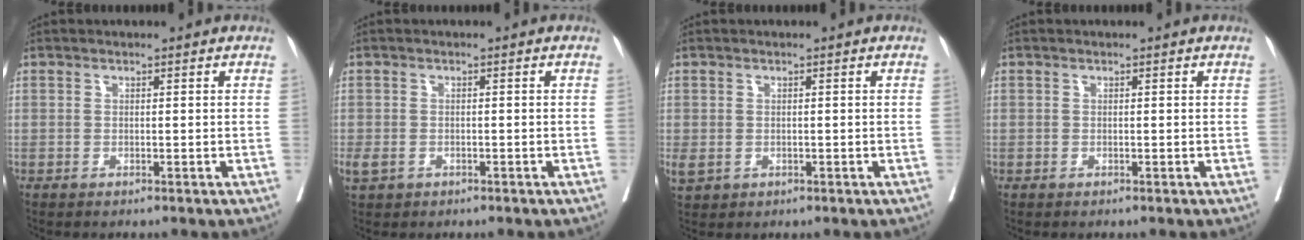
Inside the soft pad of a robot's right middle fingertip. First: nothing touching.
{"total": 2.5, "force": [-1.1, 1.5, 1.6], "torque": [-0.043, -0.001, -0.014]}
{"total": 2.4, "force": [-0.4, 1.9, 1.4], "torque": [-0.036, -0.002, 0.005]}
{"total": 0.6, "force": [-0.1, 0.6, -0.1], "torque": [0.006, 0.006, -0.005]}